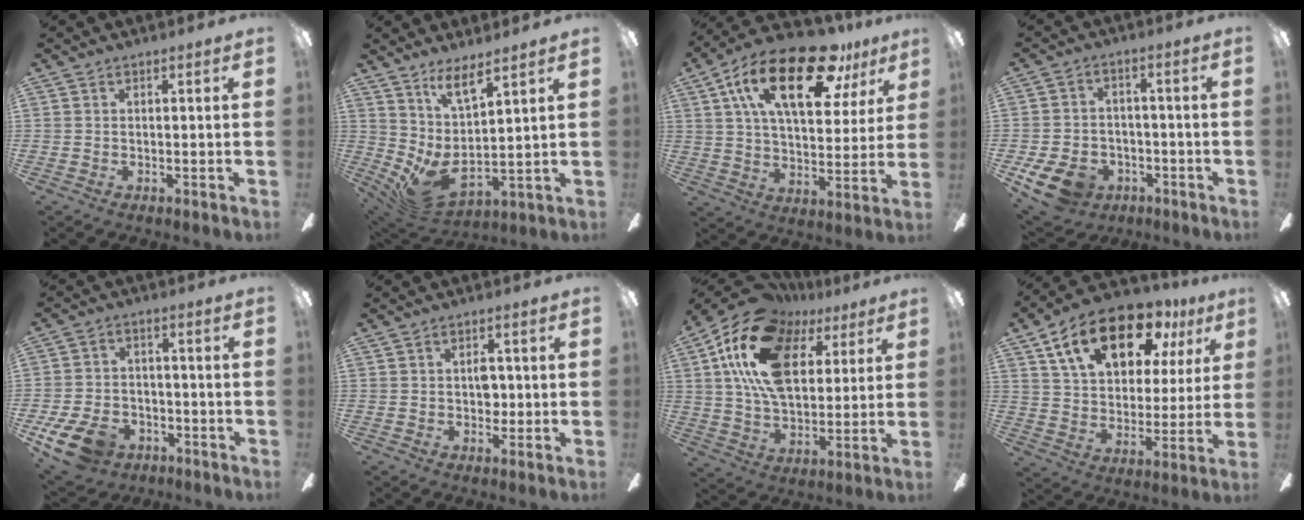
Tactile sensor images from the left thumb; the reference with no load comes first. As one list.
[{"total": 10.7, "force": [3.8, 3.7, 9.4], "torque": [-0.186, -0.043, 0.067]}, {"total": 24.0, "force": [12.7, 10.4, 17.6], "torque": [-0.288, -0.040, 0.208]}, {"total": 9.9, "force": [-5.6, 6.6, 4.8], "torque": [-0.119, 0.035, -0.105]}, {"total": 11.5, "force": [-6.8, 6.9, 6.2], "torque": [-0.140, 0.038, -0.126]}, {"total": 3.6, "force": [0.3, 2.3, 2.7], "torque": [-0.044, 0.005, 0.002]}, {"total": 22.5, "force": [9.6, 13.4, 15.3], "torque": [-0.302, -0.021, 0.167]}, {"total": 19.8, "force": [11.4, 10.9, 12.0], "torque": [-0.200, -0.043, 0.197]}]